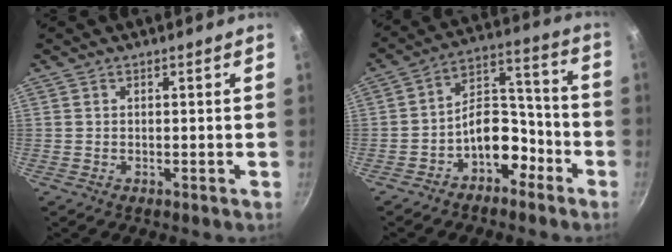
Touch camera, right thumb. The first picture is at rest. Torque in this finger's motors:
{"motor_torque": [1.59, 1.08, 1.06, -1.01, 0.26]}